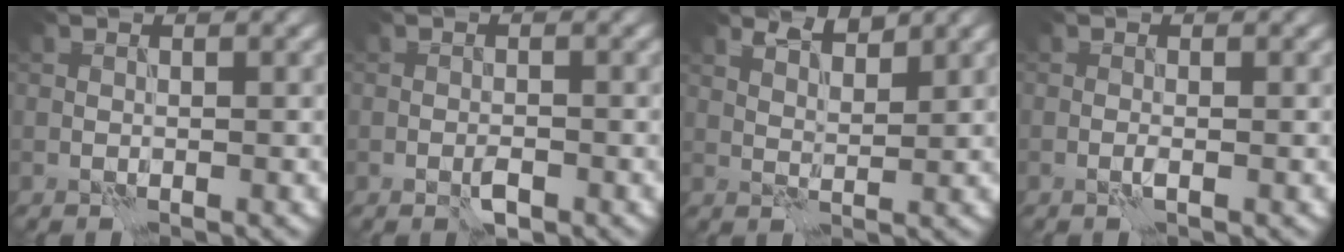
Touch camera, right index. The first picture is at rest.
{"total": 1.7, "force": [-0.9, 0.9, 1.2], "torque": [-0.023, -0.001, -0.016]}
{"total": 2.7, "force": [2.3, 0.6, 1.4], "torque": [-0.017, -0.002, 0.040]}
{"total": 0.8, "force": [-0.3, 0.2, 0.7], "torque": [-0.017, -0.001, -0.007]}